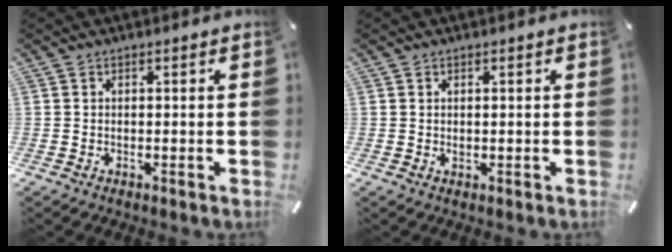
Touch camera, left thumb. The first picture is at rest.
{"total": 0.6, "force": [0.1, 0.3, 0.5], "torque": [-0.010, 0.001, 0.001]}